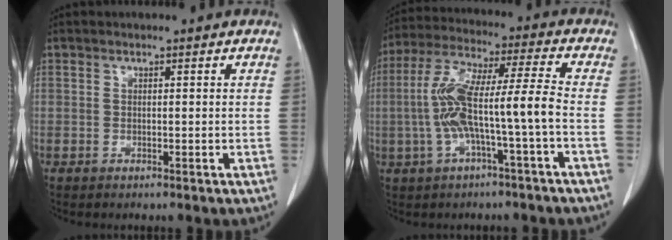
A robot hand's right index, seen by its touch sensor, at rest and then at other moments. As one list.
[{"total": 11.4, "force": [-2.3, 0.3, 11.2], "torque": [-0.230, 0.031, -0.042]}]